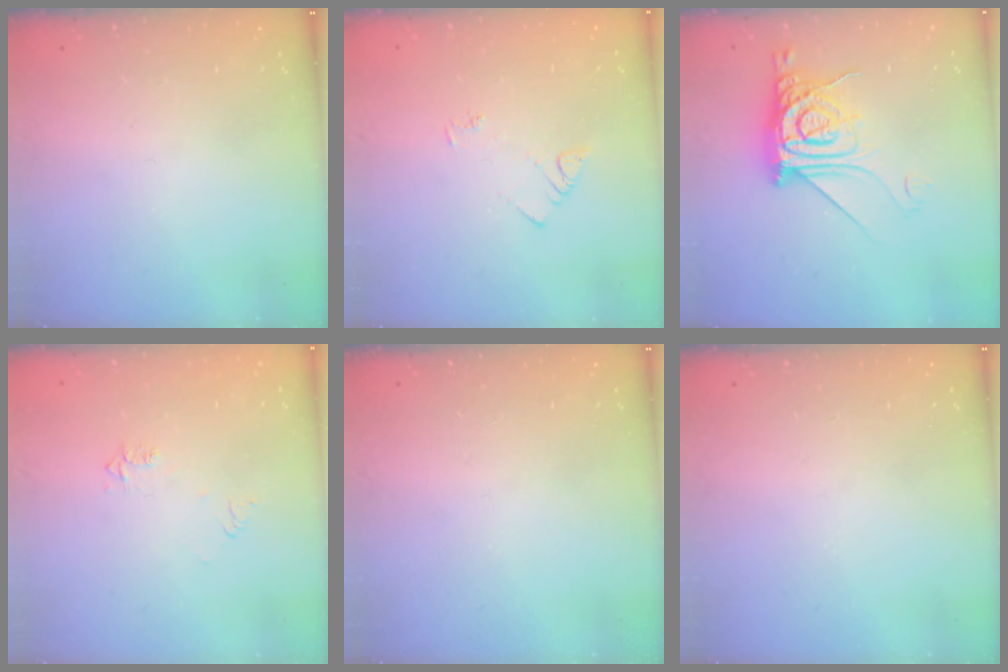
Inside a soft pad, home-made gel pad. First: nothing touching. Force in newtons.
{"total": 2.9, "press": 2.9, "slide": 0.3}
{"total": 15.6, "press": 15.5, "slide": 1.5}
{"total": 4.7, "press": 4.6, "slide": 0.6}
{"total": 0.0}
{"total": 0.0}